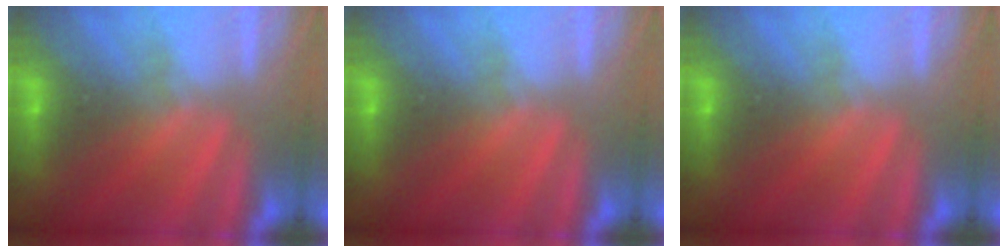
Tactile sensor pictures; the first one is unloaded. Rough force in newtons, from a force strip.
{"total": 0.0}
{"total": 0.0}